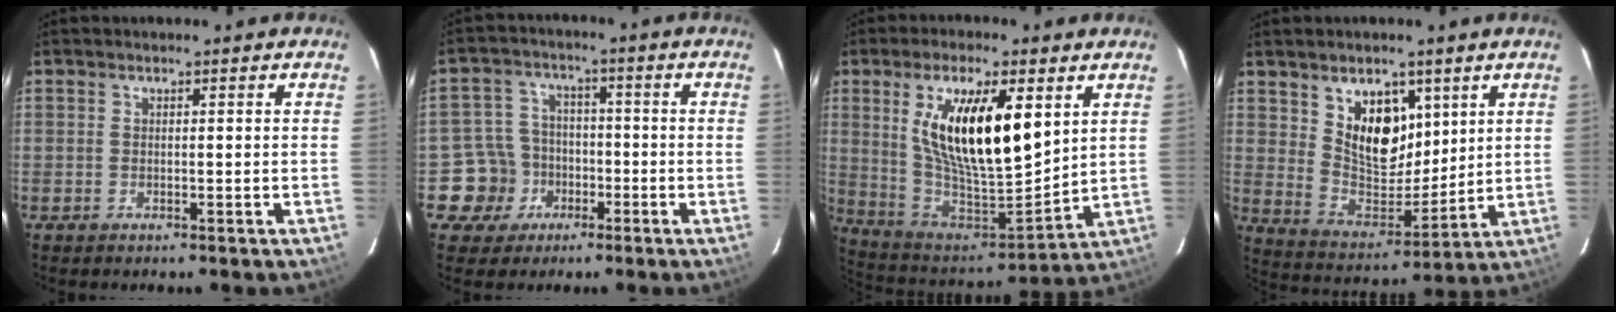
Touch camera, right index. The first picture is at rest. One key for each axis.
{"total": 8.0, "fx": -3.5, "fy": 7.2, "fz": 0.4, "tx": -0.038, "ty": 0.027, "tz": -0.055}
{"total": 20.3, "fx": 6.9, "fy": 7.1, "fz": 17.8, "tx": -0.326, "ty": -0.005, "tz": 0.135}
{"total": 12.7, "fx": 5.8, "fy": 7.6, "fz": 8.3, "tx": -0.141, "ty": -0.007, "tz": 0.121}